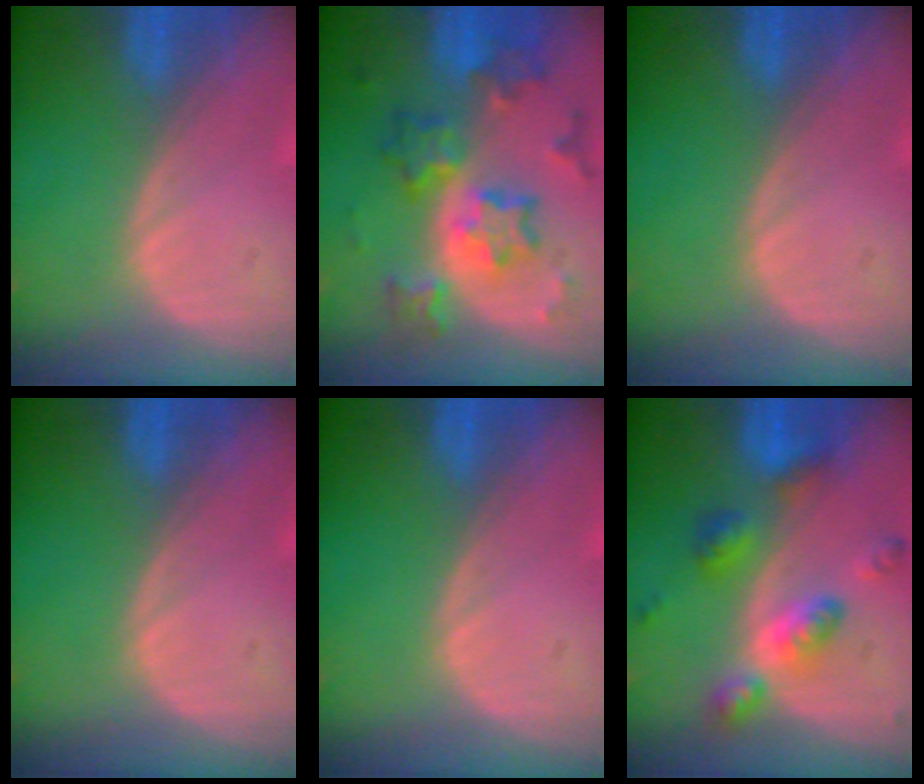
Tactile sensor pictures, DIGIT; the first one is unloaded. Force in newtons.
{"total": 9.5, "press": 9.5, "slide": 0.8}
{"total": 0.0}
{"total": 0.0}
{"total": 0.0}
{"total": 7.4, "press": 7.4, "slide": 0.5}